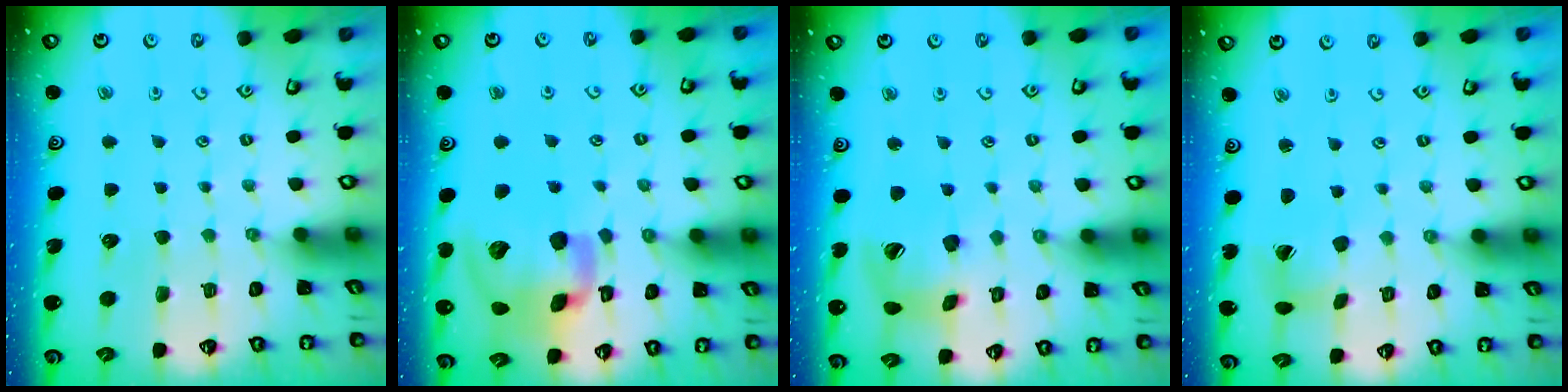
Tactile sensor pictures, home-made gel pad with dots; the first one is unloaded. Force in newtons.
{"total": 19.0, "press": 18.8, "slide": 2.7}
{"total": 14.2, "press": 14.0, "slide": 2.0}
{"total": 4.1, "press": 4.1, "slide": 0.5}